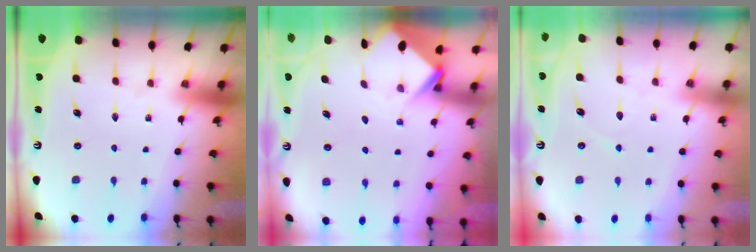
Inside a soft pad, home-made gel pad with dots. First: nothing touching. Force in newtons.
{"total": 3.9, "press": 3.9, "slide": 0.2}
{"total": 3.4, "press": 3.3, "slide": 0.5}